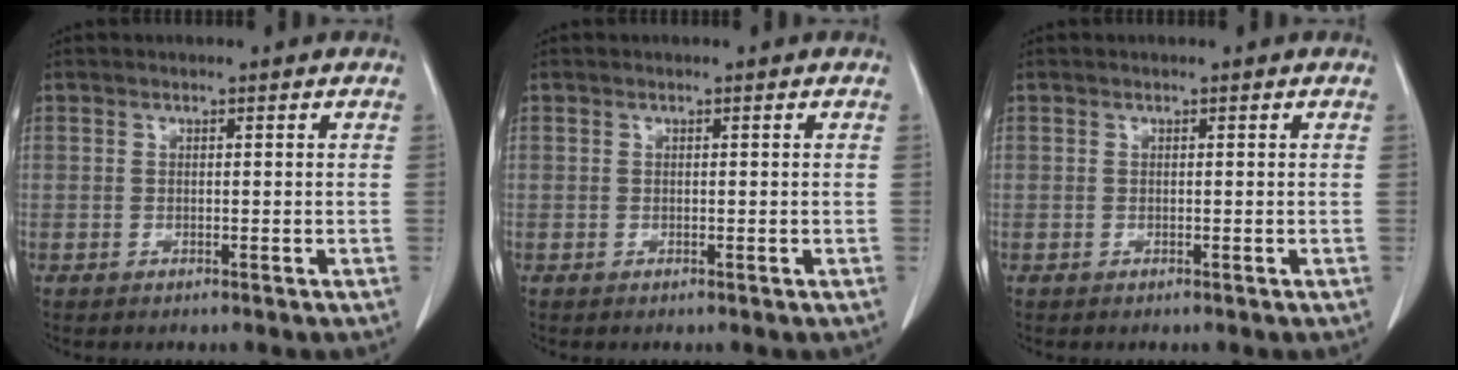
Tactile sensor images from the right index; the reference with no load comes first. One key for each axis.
{"total": 0.0}
{"total": 0.0}